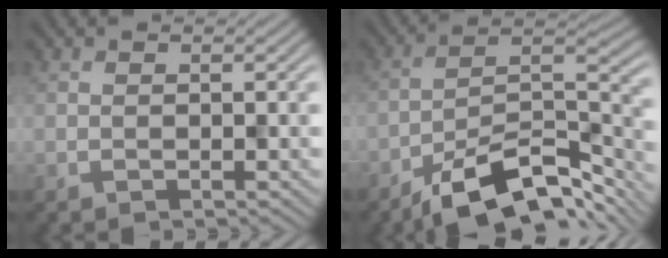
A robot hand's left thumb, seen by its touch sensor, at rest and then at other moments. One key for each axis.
{"total": 13.3, "fx": -9.6, "fy": 4.2, "fz": 8.2, "tx": -0.140, "ty": -0.006, "tz": -0.176}